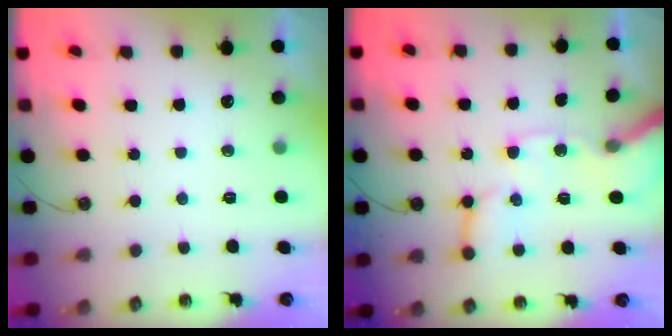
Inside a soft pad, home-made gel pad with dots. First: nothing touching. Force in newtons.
{"total": 12.6, "press": 12.5, "slide": 1.7}